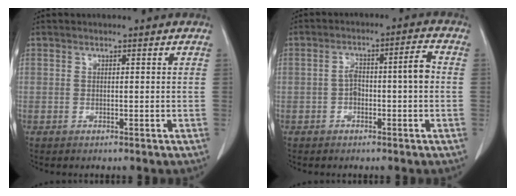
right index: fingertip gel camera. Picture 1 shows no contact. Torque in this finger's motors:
{"motor_torque": [0.11, -0.04, 0.16, 0.03]}